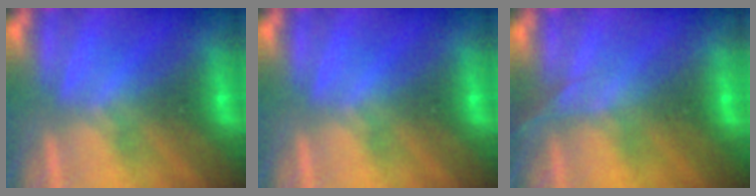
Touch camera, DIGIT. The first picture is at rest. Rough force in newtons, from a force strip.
{"total": 0.0}
{"total": 2.5}